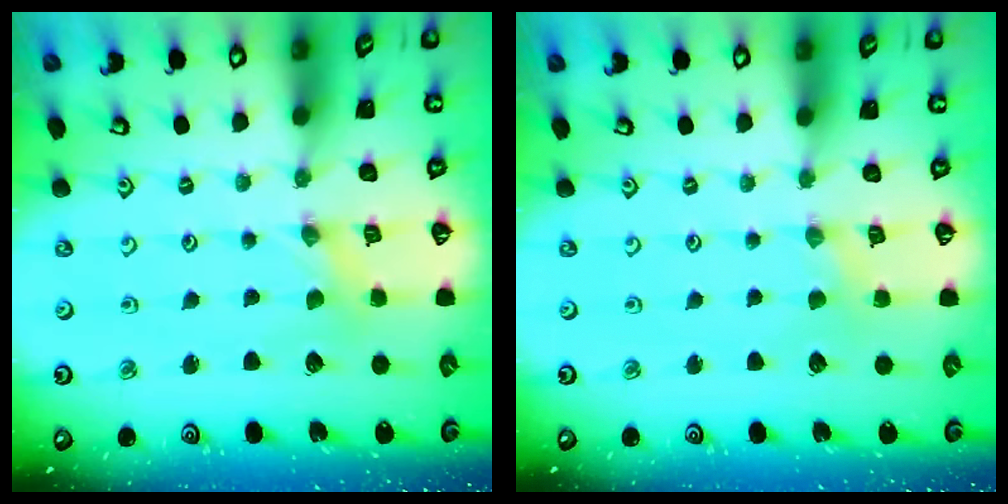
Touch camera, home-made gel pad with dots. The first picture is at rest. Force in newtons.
{"total": 1.3, "press": 1.3, "slide": 0.3}